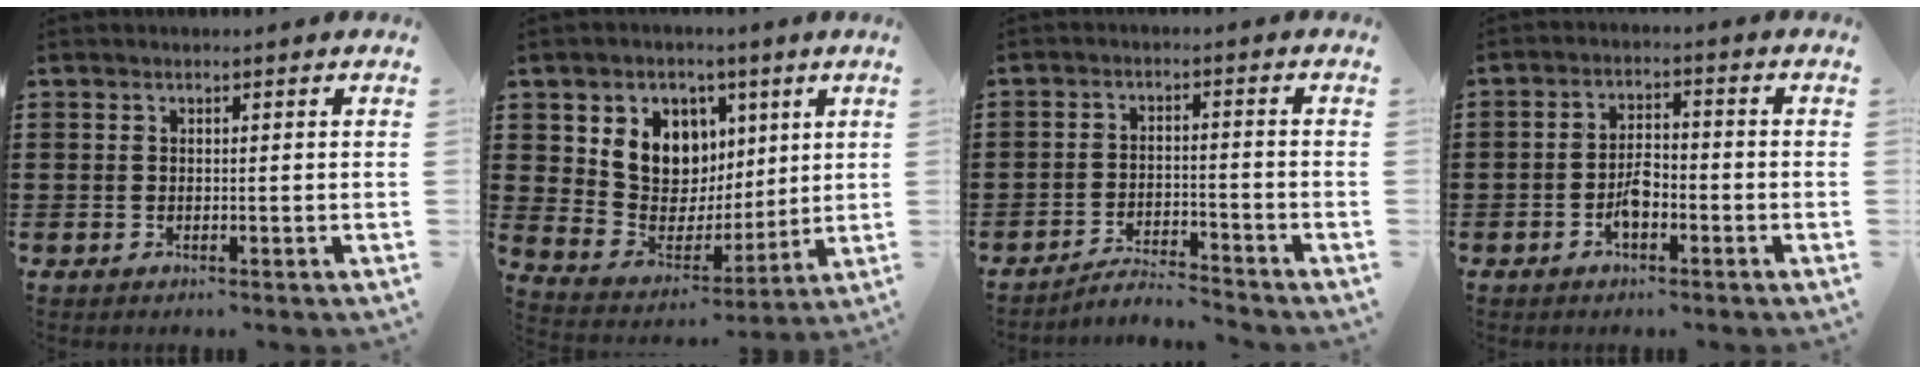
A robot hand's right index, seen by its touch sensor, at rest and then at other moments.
{"total": 9.1, "force": [3.9, 7.7, 2.9], "torque": [-0.084, -0.033, 0.073]}
{"total": 3.7, "force": [-3.6, 0.1, 0.5], "torque": [-0.014, 0.004, -0.076]}
{"total": 4.0, "force": [-1.8, 1.9, 3.1], "torque": [-0.067, 0.003, -0.037]}